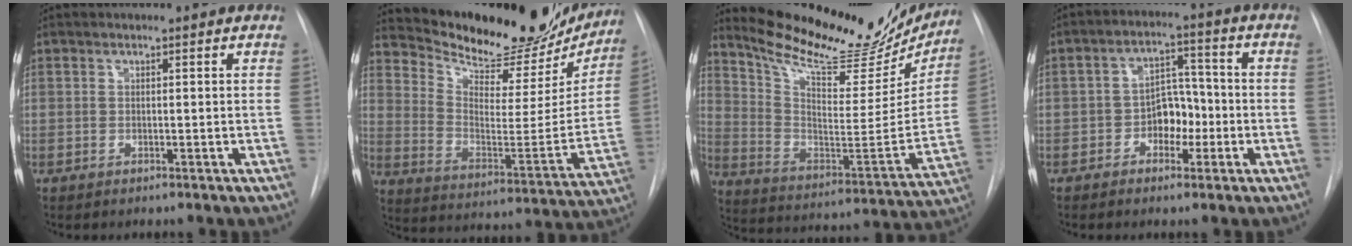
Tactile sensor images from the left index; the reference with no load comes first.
{"total": 24.6, "force": [22.0, 6.9, 8.6], "torque": [-0.137, -0.051, 0.302]}
{"total": 26.0, "force": [22.8, 6.3, 10.8], "torque": [-0.171, -0.054, 0.323]}
{"total": 5.9, "force": [-2.3, 3.8, 4.0], "torque": [-0.061, 0.014, -0.041]}